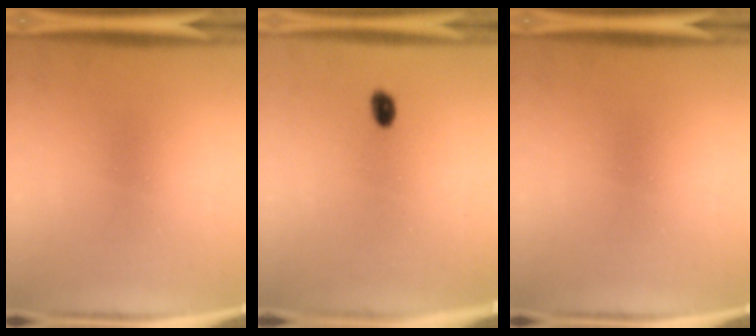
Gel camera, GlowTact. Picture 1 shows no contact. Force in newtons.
{"total": 1.9}
{"total": 0.0}